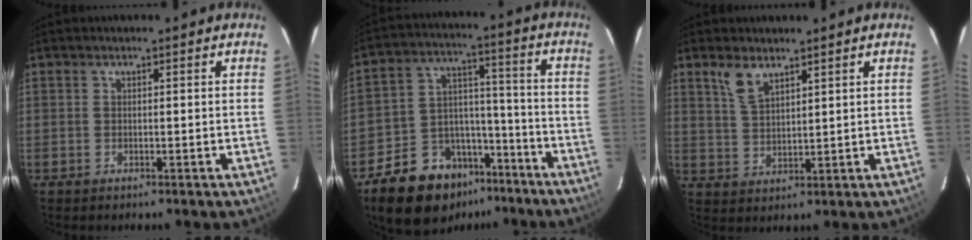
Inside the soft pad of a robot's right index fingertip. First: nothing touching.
{"total": 16.3, "force": [-11.1, 10.1, 6.4], "torque": [-0.140, 0.047, -0.162]}
{"total": 5.0, "force": [3.5, 2.0, 3.0], "torque": [-0.059, 0.002, 0.074]}